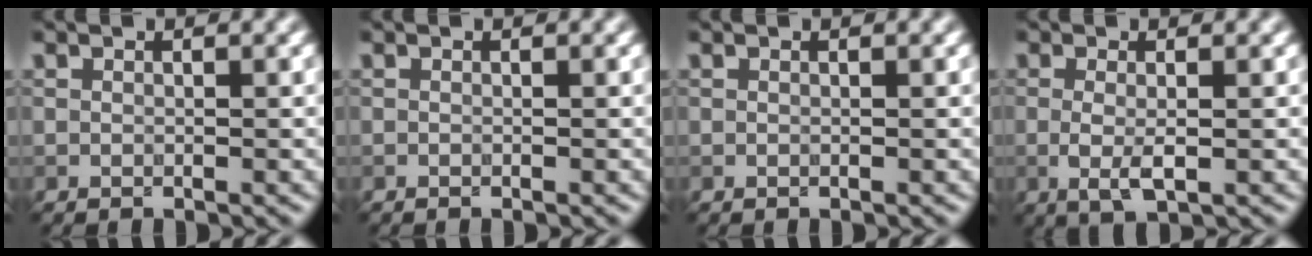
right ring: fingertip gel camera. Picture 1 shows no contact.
{"total": 0.0}
{"total": 0.0}
{"total": 2.4, "force": [-0.3, 0.7, 2.2], "torque": [-0.051, -0.007, -0.007]}